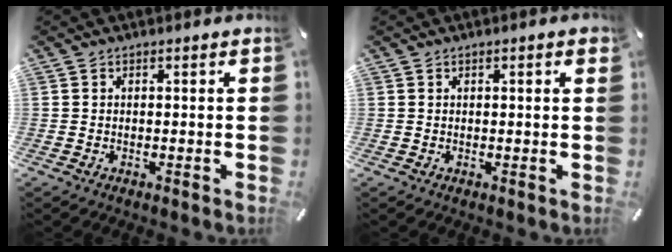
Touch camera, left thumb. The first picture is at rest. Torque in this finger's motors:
{"motor_torque": [-0.09, -0.43, 0.07, 0.18, -0.07]}